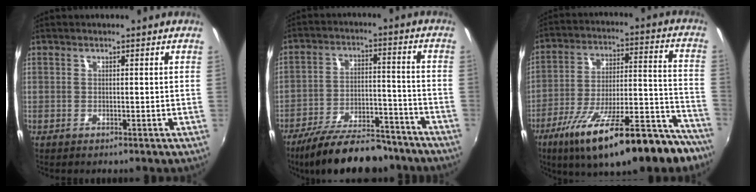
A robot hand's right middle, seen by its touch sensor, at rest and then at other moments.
{"total": 19.4, "force": [-15.9, 6.1, 9.4], "torque": [-0.173, -0.011, -0.230]}
{"total": 26.1, "force": [-18.7, 6.5, 16.9], "torque": [-0.265, -0.032, -0.274]}